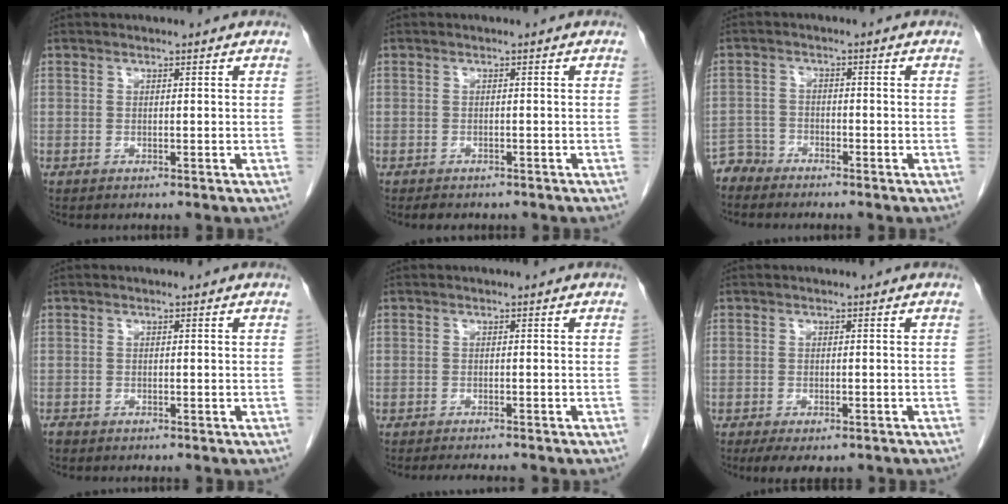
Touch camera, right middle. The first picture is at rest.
{"total": 3.5, "force": [-2.9, 1.4, 1.4], "torque": [-0.022, -0.005, -0.033]}
{"total": 3.0, "force": [-2.8, 0.7, -0.8], "torque": [0.019, -0.005, -0.055]}
{"total": 0.6, "force": [-0.5, 0.3, 0.1], "torque": [-0.007, -0.002, -0.011]}
{"total": 4.4, "force": [-4.0, 0.4, 1.8], "torque": [-0.019, -0.008, -0.054]}
{"total": 5.4, "force": [-3.9, 2.1, 3.1], "torque": [-0.042, -0.009, -0.056]}